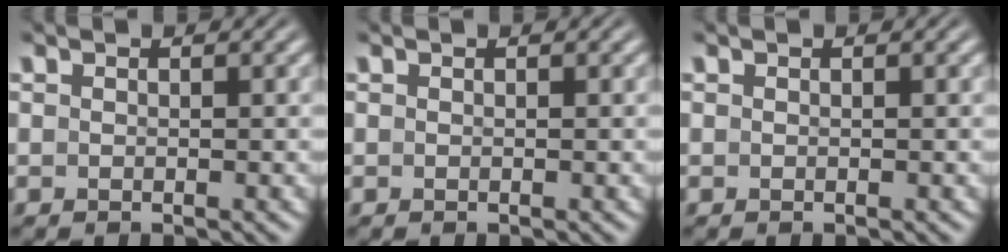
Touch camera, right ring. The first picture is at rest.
{"total": 0.0}
{"total": 0.0}